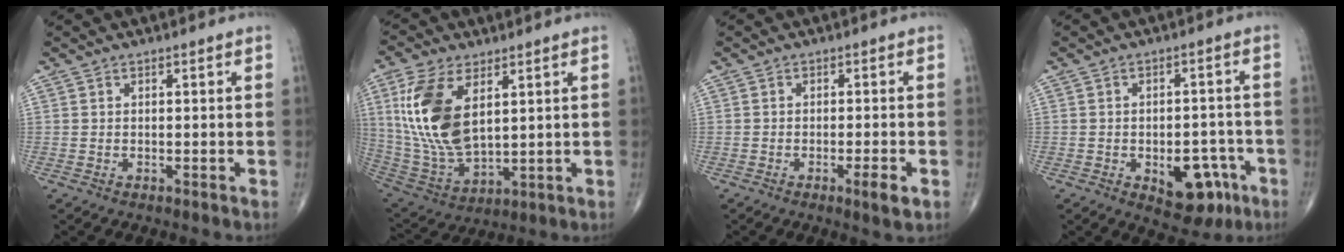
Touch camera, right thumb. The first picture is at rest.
{"total": 17.0, "force": [5.0, 8.8, 13.6], "torque": [-0.279, -0.022, 0.108]}
{"total": 3.4, "force": [-1.5, 0.5, 3.0], "torque": [-0.048, -0.004, -0.025]}
{"total": 10.2, "force": [-4.2, 5.8, 7.2], "torque": [-0.063, 0.027, -0.045]}